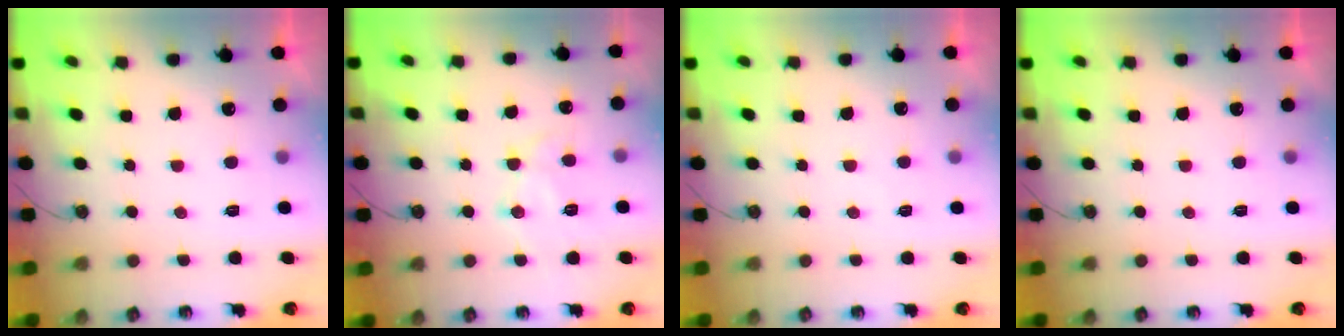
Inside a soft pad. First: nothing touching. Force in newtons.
{"total": 11.4, "press": 11.3, "slide": 1.0}
{"total": 2.4, "press": 2.3, "slide": 0.5}
{"total": 0.0}